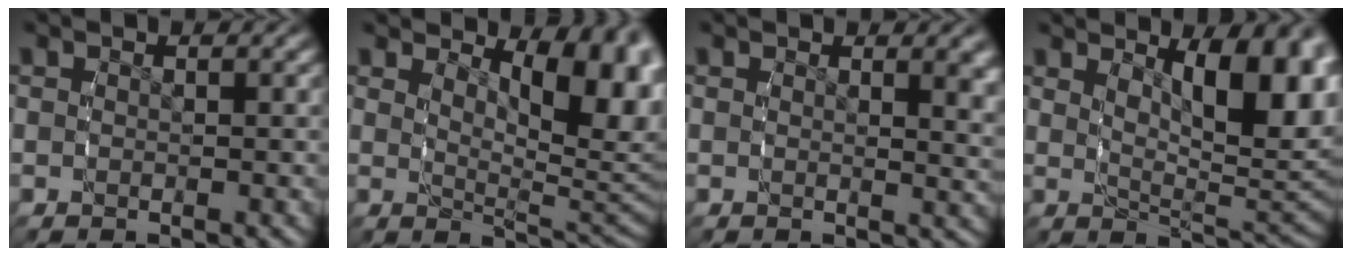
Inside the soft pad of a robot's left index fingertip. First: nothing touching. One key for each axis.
{"total": 7.9, "fx": 2.9, "fy": 2.7, "fz": 6.8, "tx": -0.064, "ty": -0.007, "tz": 0.048}
{"total": 1.6, "fx": 0.9, "fy": 0.0, "fz": 1.4, "tx": -0.018, "ty": -0.004, "tz": 0.012}
{"total": 8.4, "fx": 2.5, "fy": 2.7, "fz": 7.5, "tx": -0.090, "ty": -0.011, "tz": 0.046}